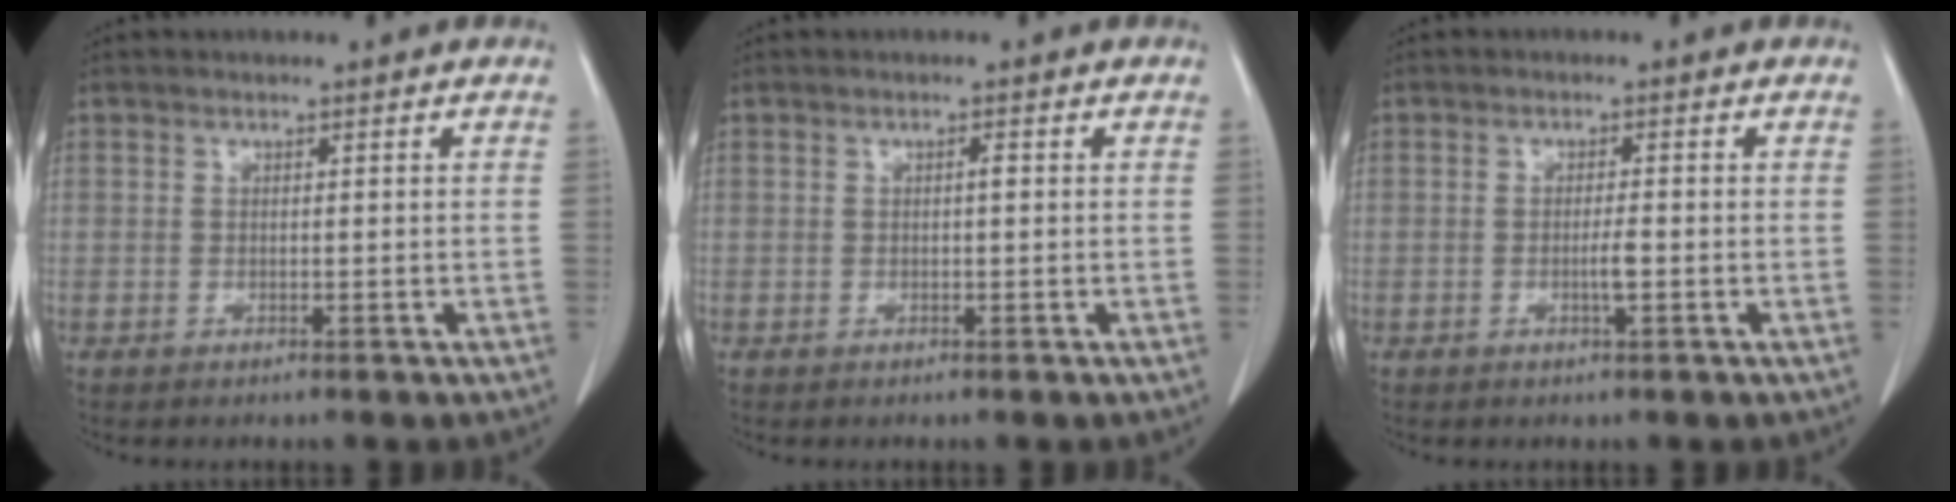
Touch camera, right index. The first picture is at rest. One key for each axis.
{"total": 0.7, "fx": 0.0, "fy": 0.1, "fz": 0.7, "tx": -0.011, "ty": 0.001, "tz": 0.000}
{"total": 2.0, "fx": -0.6, "fy": 0.0, "fz": 1.9, "tx": -0.037, "ty": -0.002, "tz": -0.010}